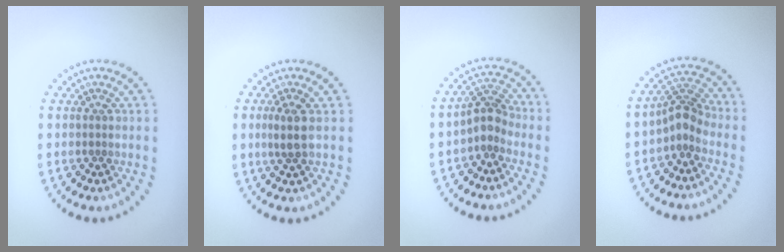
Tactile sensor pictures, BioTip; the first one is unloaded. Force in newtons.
{"total": 2.1, "press": 1.9, "slide": 0.9}
{"total": 2.7, "press": 2.1, "slide": 1.7}
{"total": 2.6, "press": 1.9, "slide": 1.8}